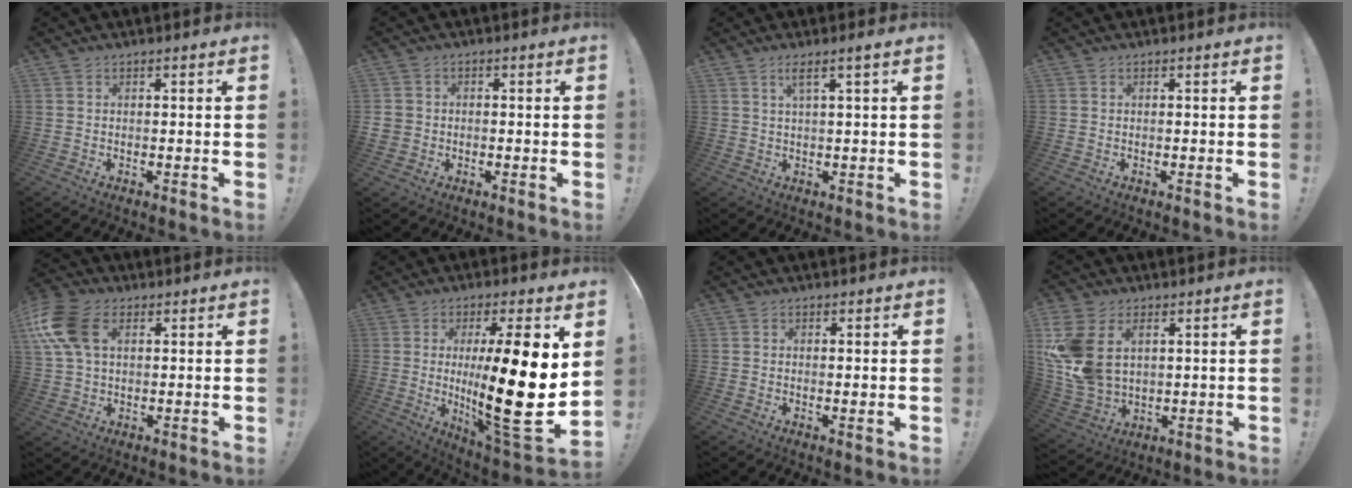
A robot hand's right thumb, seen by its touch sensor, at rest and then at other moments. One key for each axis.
{"total": 3.2, "fx": -0.5, "fy": 3.0, "fz": 0.8, "tx": -0.025, "ty": 0.006, "tz": -0.009}
{"total": 4.0, "fx": 1.5, "fy": -0.1, "fz": 3.7, "tx": -0.065, "ty": 0.001, "tz": 0.020}
{"total": 0.0}
{"total": 14.5, "fx": 4.4, "fy": 9.3, "fz": 10.2, "tx": -0.205, "ty": -0.002, "tz": 0.084}
{"total": 23.1, "fx": 0.7, "fy": 4.1, "fz": 22.7, "tx": -0.382, "ty": -0.030, "tz": 0.010}
{"total": 0.9, "fx": 0.6, "fy": -0.1, "fz": 0.7, "tx": -0.002, "ty": -0.004, "tz": 0.008}
{"total": 13.7, "fx": 4.4, "fy": 9.4, "fz": 9.0, "tx": -0.186, "ty": -0.017, "tz": 0.087}